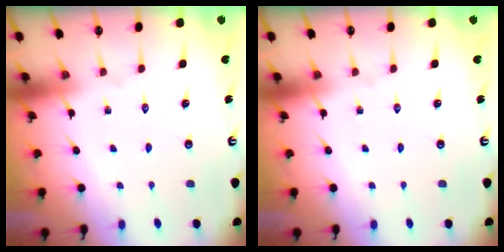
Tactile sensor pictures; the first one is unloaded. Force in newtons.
{"total": 0.0}